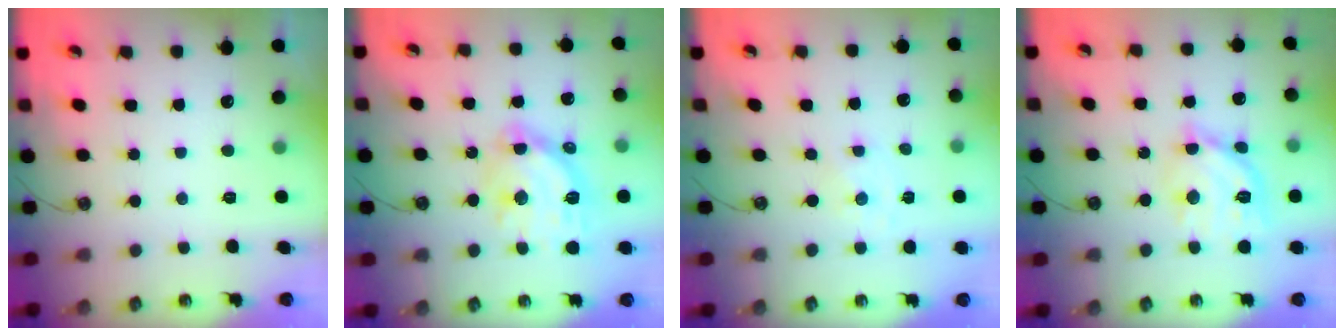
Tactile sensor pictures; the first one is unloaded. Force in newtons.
{"total": 14.8, "press": 14.7, "slide": 1.5}
{"total": 0.0}
{"total": 14.8, "press": 14.8, "slide": 0.9}